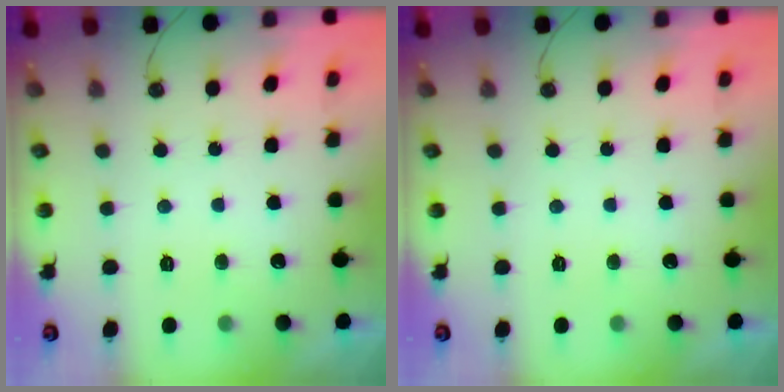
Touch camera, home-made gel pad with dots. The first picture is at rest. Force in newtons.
{"total": 0.0}